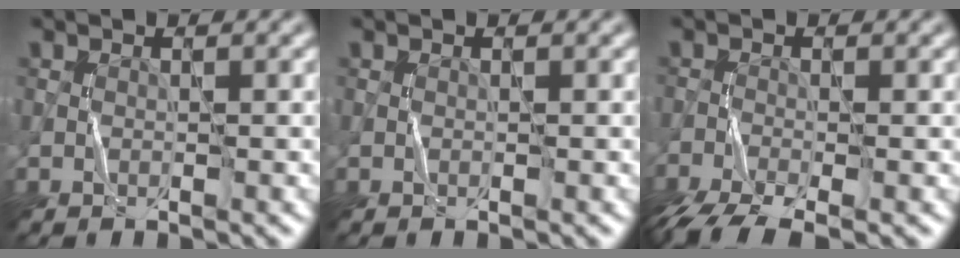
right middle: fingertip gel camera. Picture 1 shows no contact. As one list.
[{"total": 0.0}, {"total": 4.9, "force": [-3.7, 1.2, 2.9], "torque": [-0.059, -0.017, -0.080]}]